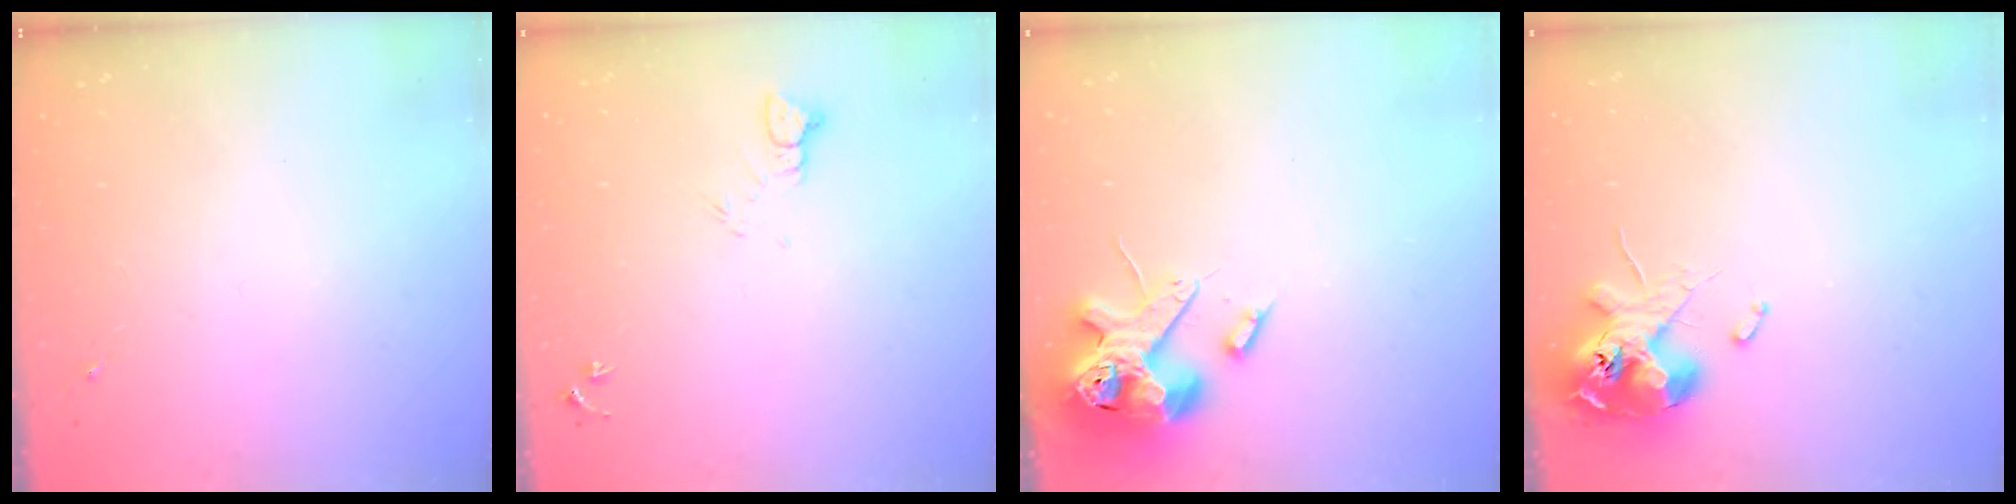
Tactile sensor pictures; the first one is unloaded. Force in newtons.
{"total": 3.9, "press": 3.8, "slide": 0.4}
{"total": 14.2, "press": 14.0, "slide": 2.3}
{"total": 12.1, "press": 11.9, "slide": 2.2}